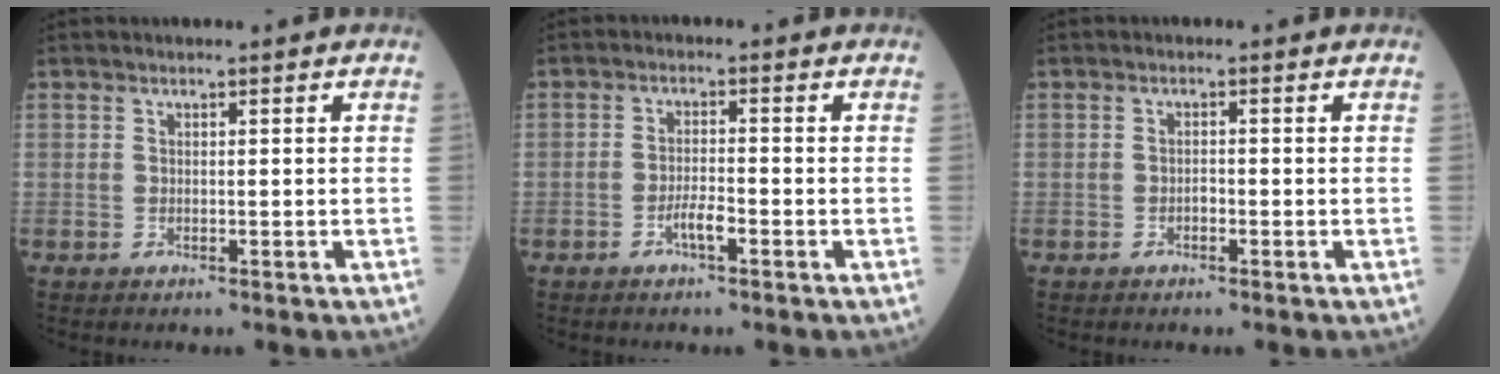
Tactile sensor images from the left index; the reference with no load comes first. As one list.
[{"total": 2.7, "force": [-1.5, 0.5, 2.3], "torque": [-0.043, 0.001, -0.030]}, {"total": 0.9, "force": [-0.5, 0.4, 0.6], "torque": [-0.008, 0.003, -0.011]}]